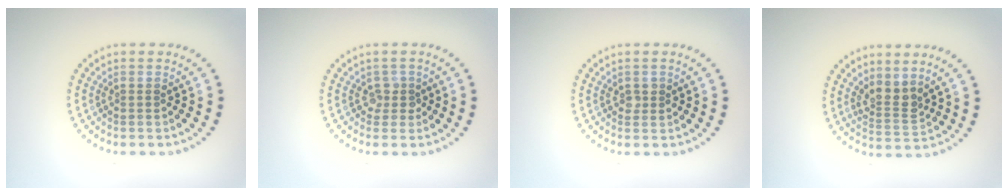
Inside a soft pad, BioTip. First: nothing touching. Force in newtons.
{"total": 1.3, "press": 1.1, "slide": 0.7}
{"total": 1.0, "press": 1.0, "slide": 0.2}
{"total": 2.5, "press": 1.9, "slide": 1.6}